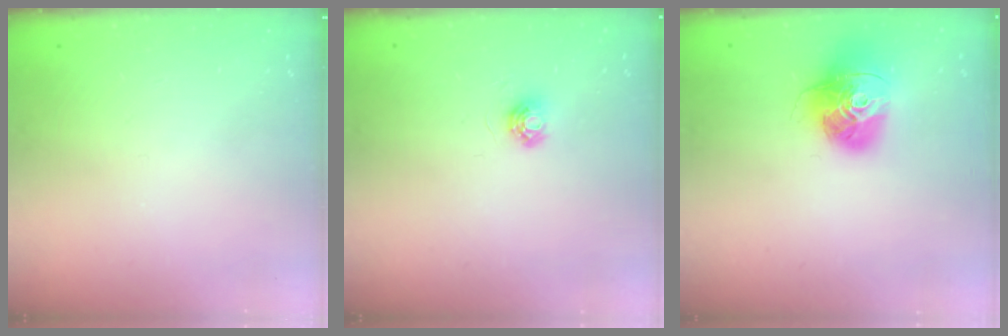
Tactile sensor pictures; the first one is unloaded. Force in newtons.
{"total": 5.0, "press": 4.9, "slide": 0.4}
{"total": 16.9, "press": 16.9, "slide": 1.7}